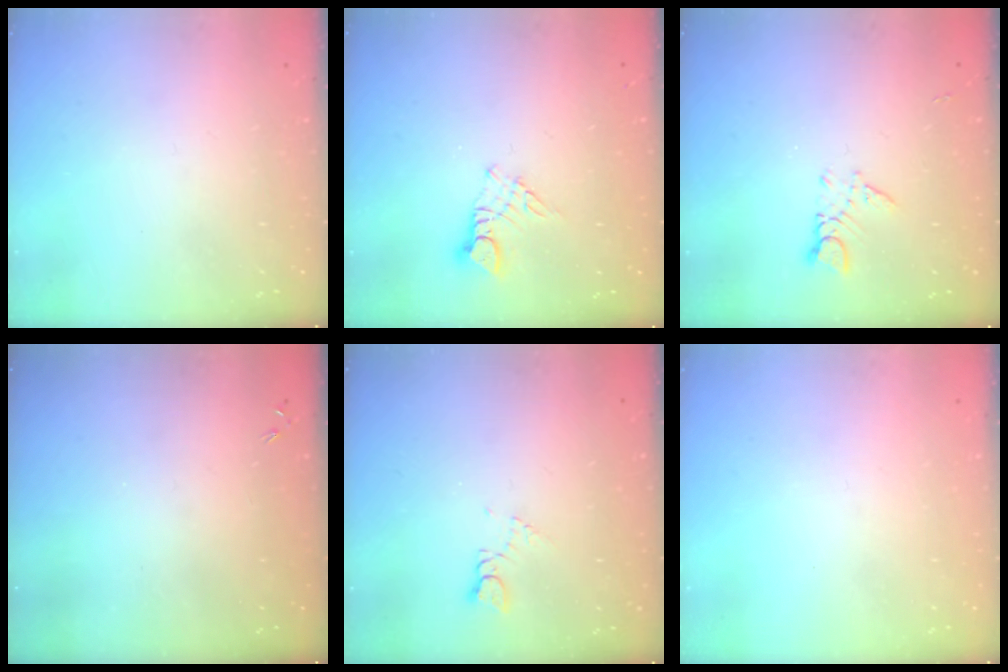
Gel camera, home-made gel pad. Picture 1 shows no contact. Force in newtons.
{"total": 3.8, "press": 3.8, "slide": 0.3}
{"total": 3.0, "press": 2.9, "slide": 0.4}
{"total": 0.0}
{"total": 2.7, "press": 2.7, "slide": 0.3}
{"total": 0.0}